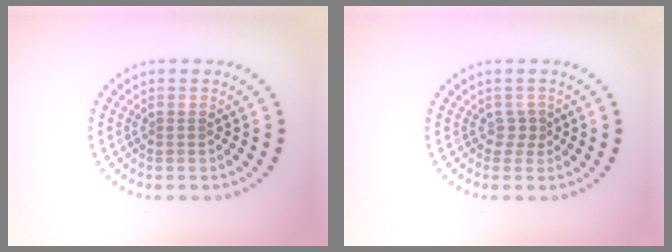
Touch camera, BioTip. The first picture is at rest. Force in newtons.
{"total": 1.1, "press": 0.7, "slide": 0.8}